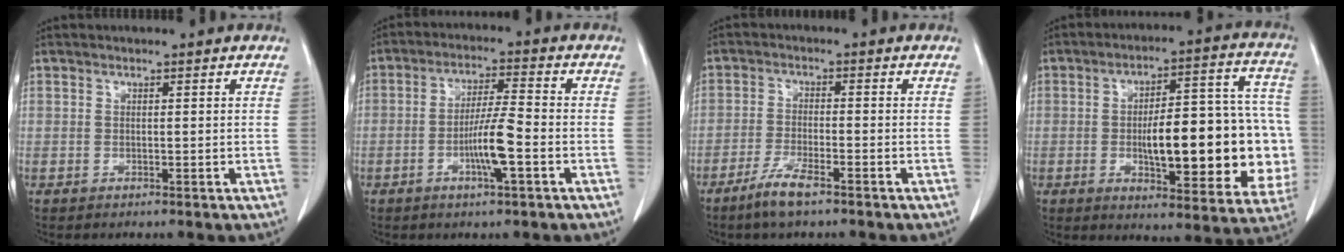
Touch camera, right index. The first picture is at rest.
{"total": 7.1, "force": [-2.4, 0.4, 6.7], "torque": [-0.128, 0.002, -0.043]}
{"total": 5.1, "force": [-3.7, 0.6, 3.5], "torque": [-0.076, -0.008, -0.069]}
{"total": 21.9, "force": [-2.9, 6.5, 20.7], "torque": [-0.215, 0.040, -0.021]}